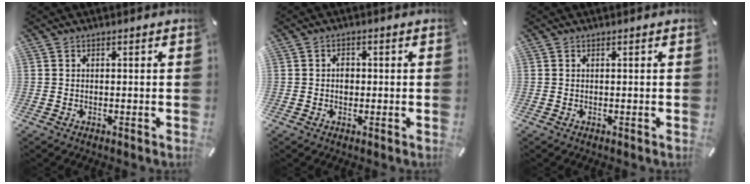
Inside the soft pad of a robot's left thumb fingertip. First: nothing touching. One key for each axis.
{"total": 2.0, "fx": -0.1, "fy": 1.6, "fz": 1.2, "tx": -0.017, "ty": 0.002, "tz": -0.006}
{"total": 0.0}